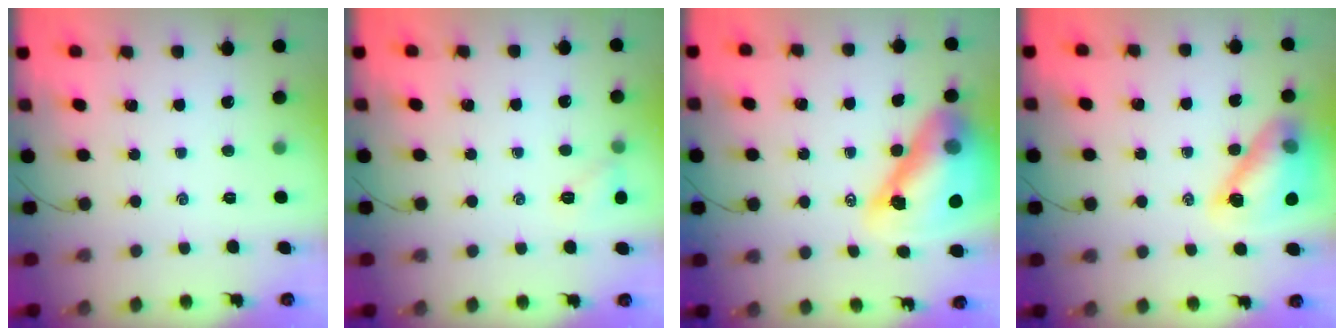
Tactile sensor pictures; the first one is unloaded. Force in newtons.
{"total": 5.4, "press": 5.1, "slide": 1.6}
{"total": 19.6, "press": 18.8, "slide": 5.4}
{"total": 13.3, "press": 12.8, "slide": 3.8}